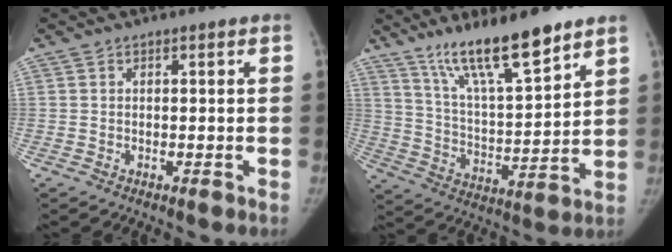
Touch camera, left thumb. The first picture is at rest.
{"total": 16.3, "force": [11.9, 3.2, 10.7], "torque": [-0.169, -0.070, 0.218]}